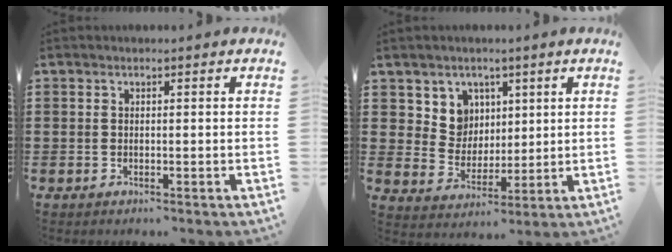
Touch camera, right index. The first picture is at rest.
{"total": 6.7, "force": [3.3, 5.6, 1.4], "torque": [-0.053, 0.002, 0.062]}